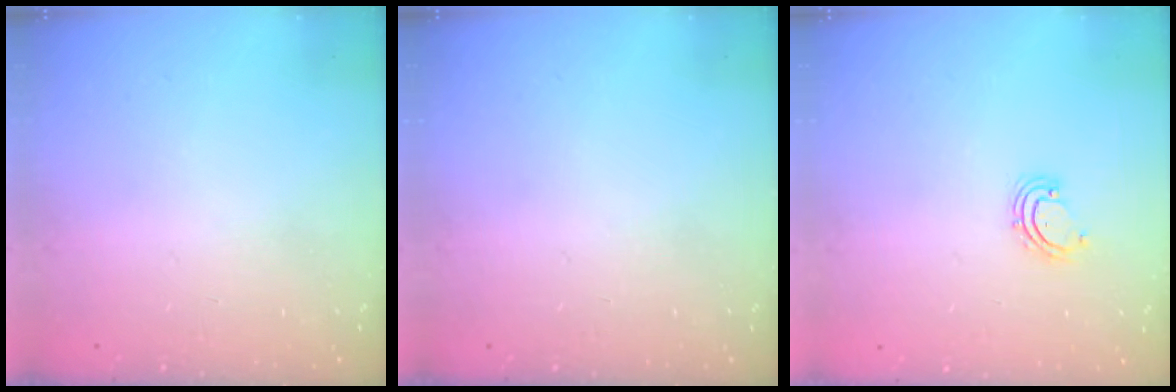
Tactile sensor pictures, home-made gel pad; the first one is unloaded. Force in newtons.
{"total": 0.0}
{"total": 2.9, "press": 2.9, "slide": 0.4}